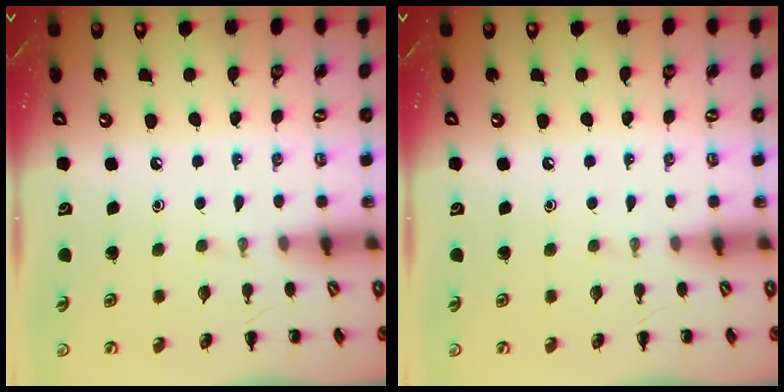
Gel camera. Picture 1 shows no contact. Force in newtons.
{"total": 0.0}